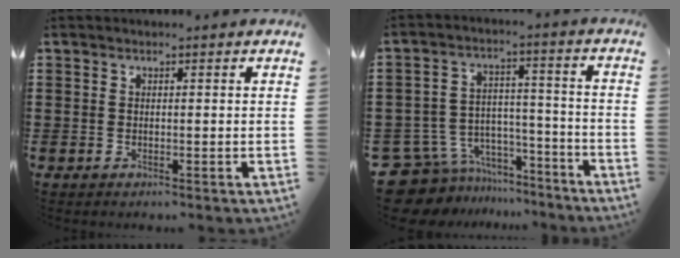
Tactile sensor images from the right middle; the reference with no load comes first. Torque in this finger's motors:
{"motor_torque": [0.38, -0.01, -0.07, -0.02]}